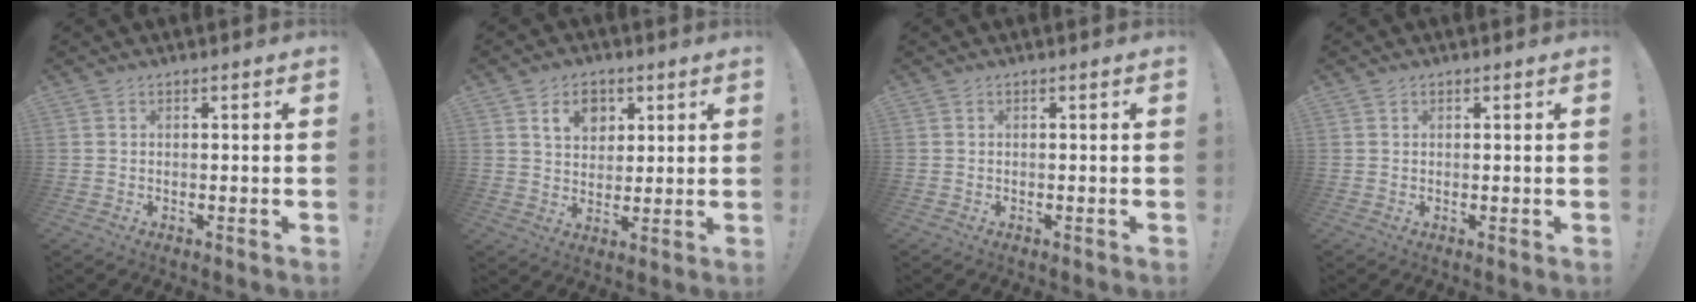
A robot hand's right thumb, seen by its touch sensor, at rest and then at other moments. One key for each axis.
{"total": 8.3, "fx": 4.1, "fy": 6.2, "fz": 3.7, "tx": -0.055, "ty": -0.011, "tz": 0.075}
{"total": 0.0}
{"total": 0.8, "fx": 0.5, "fy": 0.6, "fz": 0.1, "tx": 0.002, "ty": 0.000, "tz": 0.008}